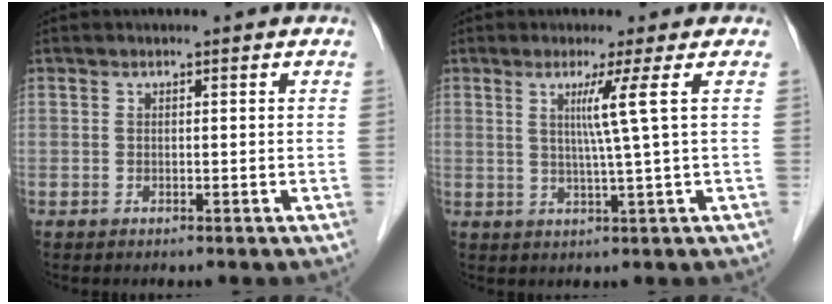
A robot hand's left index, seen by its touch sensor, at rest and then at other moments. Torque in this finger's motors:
{"motor_torque": [0.26, -0.09, 0.18, 0.05]}